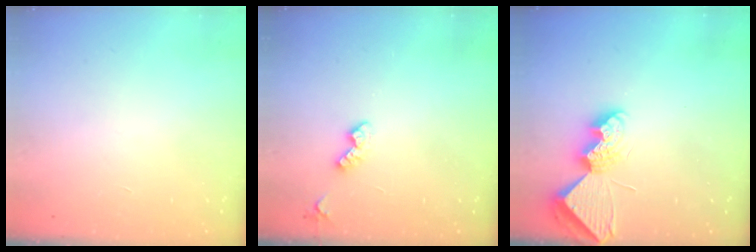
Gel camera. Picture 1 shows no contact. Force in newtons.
{"total": 4.3, "press": 4.3, "slide": 0.7}
{"total": 9.1, "press": 9.1, "slide": 0.4}